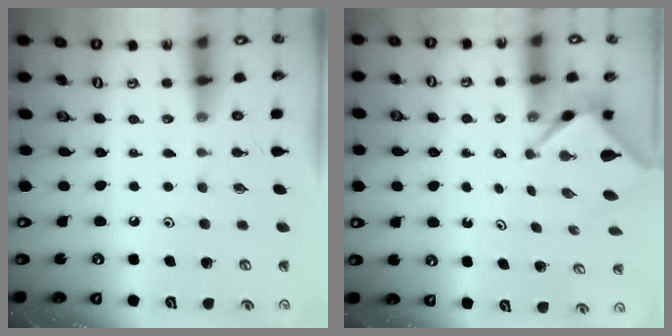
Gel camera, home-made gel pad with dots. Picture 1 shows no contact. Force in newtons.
{"total": 2.6, "press": 2.6, "slide": 0.2}